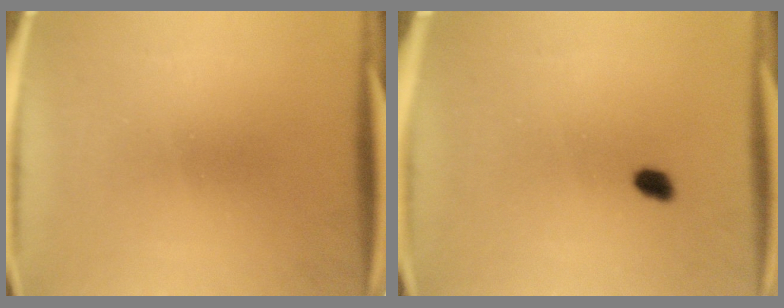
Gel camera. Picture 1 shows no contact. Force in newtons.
{"total": 1.4}